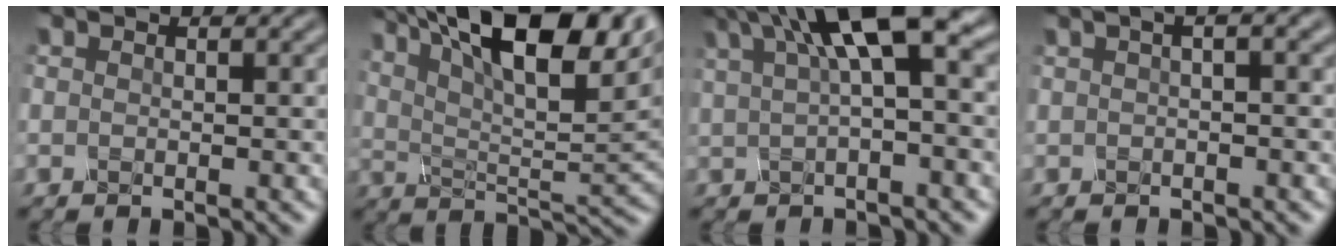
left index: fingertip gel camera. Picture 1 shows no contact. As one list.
[{"total": 15.2, "force": [8.9, 5.1, 11.2], "torque": [-0.179, 0.022, 0.138]}, {"total": 7.4, "force": [3.1, 1.9, 6.4], "torque": [-0.101, 0.020, 0.050]}, {"total": 3.9, "force": [1.5, 1.6, 3.3], "torque": [-0.033, 0.016, -0.002]}]